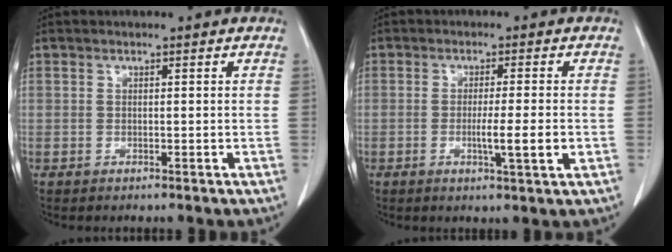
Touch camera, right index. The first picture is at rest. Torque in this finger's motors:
{"motor_torque": [0.96, -0.38, 0.48, 0.06]}